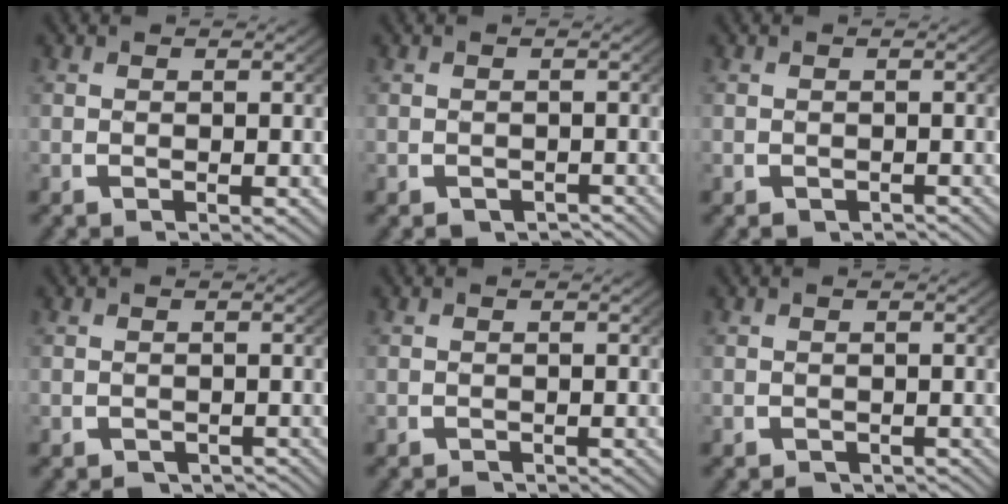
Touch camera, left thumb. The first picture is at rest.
{"total": 2.1, "force": [-1.7, 1.0, 0.6], "torque": [-0.003, -0.012, -0.023]}
{"total": 1.3, "force": [-1.1, 0.7, 0.3], "torque": [-0.001, -0.007, -0.015]}
{"total": 2.4, "force": [-2.1, 0.9, 0.6], "torque": [0.002, -0.010, -0.028]}
{"total": 1.2, "force": [-1.2, 0.3, 0.1], "torque": [0.002, -0.008, -0.017]}
{"total": 1.7, "force": [-1.5, 0.6, 0.2], "torque": [0.004, -0.008, -0.022]}